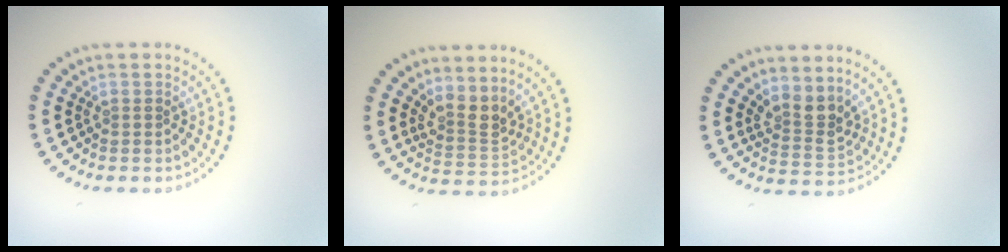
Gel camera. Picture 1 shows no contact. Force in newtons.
{"total": 2.8, "press": 2.0, "slide": 1.9}
{"total": 2.7, "press": 2.1, "slide": 1.7}